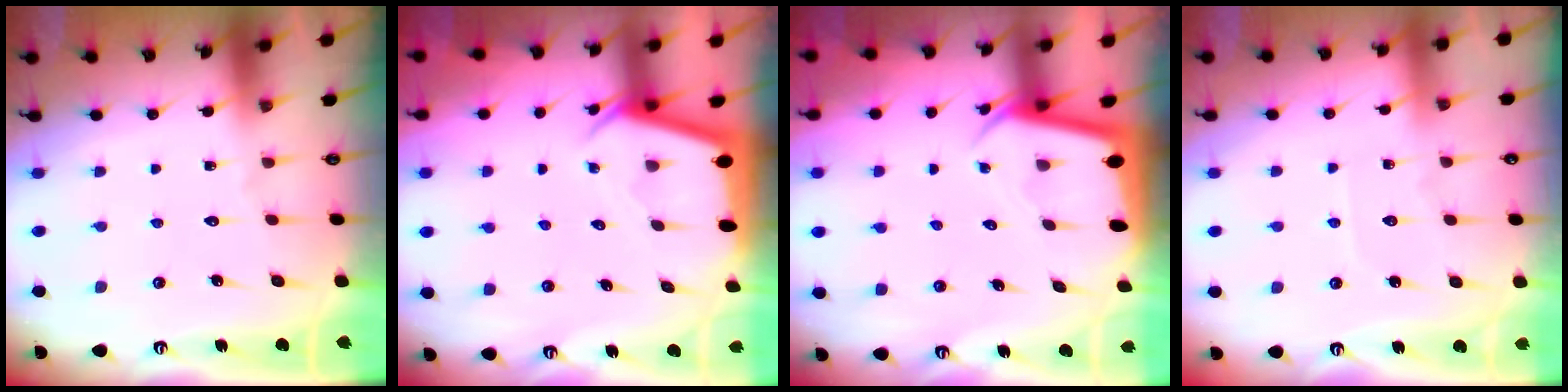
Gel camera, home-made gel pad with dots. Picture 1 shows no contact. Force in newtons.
{"total": 2.6, "press": 2.6, "slide": 0.3}
{"total": 2.7, "press": 2.7, "slide": 0.1}
{"total": 2.9, "press": 2.9, "slide": 0.4}